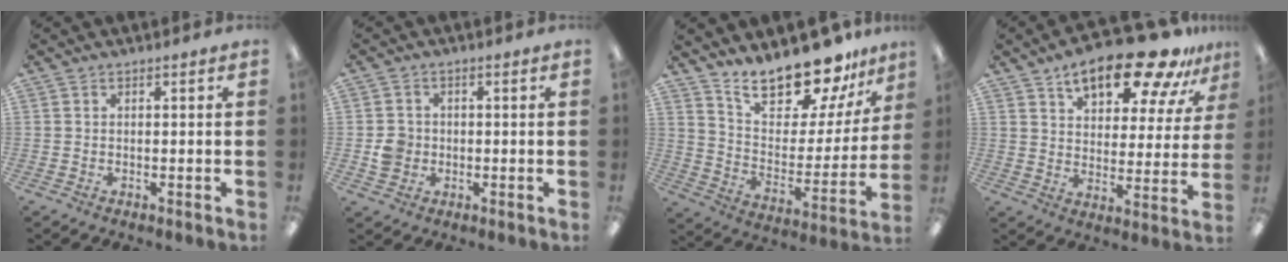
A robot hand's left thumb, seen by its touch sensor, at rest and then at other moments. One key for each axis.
{"total": 4.5, "fx": -0.6, "fy": 4.2, "fz": 1.4, "tx": -0.011, "ty": 0.003, "tz": -0.011}
{"total": 19.2, "fx": 16.7, "fy": 5.9, "fz": 7.3, "tx": -0.130, "ty": -0.128, "tz": 0.294}
{"total": 19.0, "fx": 13.0, "fy": 7.7, "fz": 11.5, "tx": -0.171, "ty": -0.072, "tz": 0.216}